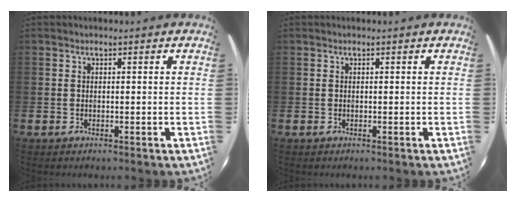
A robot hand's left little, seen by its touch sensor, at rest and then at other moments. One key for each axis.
{"total": 0.0}